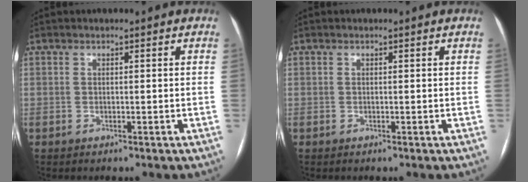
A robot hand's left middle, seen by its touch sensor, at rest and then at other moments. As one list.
[{"total": 0.0}]